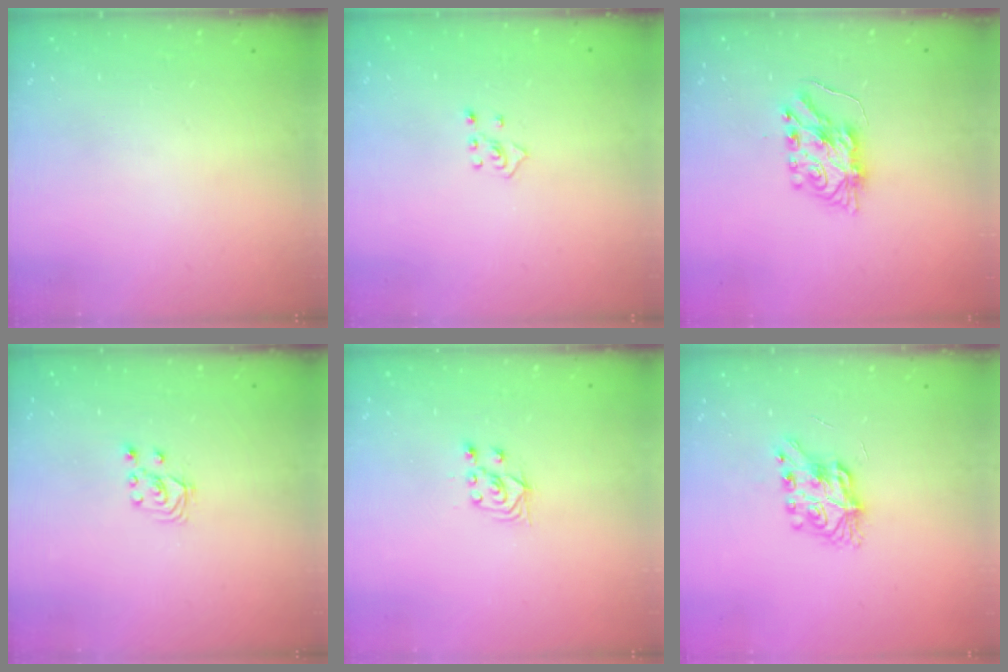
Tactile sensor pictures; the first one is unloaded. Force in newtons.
{"total": 4.2, "press": 4.1, "slide": 0.7}
{"total": 7.8, "press": 7.7, "slide": 0.6}
{"total": 2.8, "press": 2.7, "slide": 0.7}
{"total": 3.8, "press": 3.7, "slide": 0.9}
{"total": 7.8, "press": 7.8, "slide": 0.5}